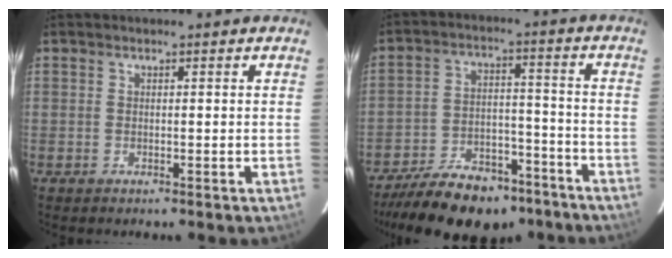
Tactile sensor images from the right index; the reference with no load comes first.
{"total": 20.2, "force": [-15.8, 8.9, 8.7], "torque": [-0.181, 0.016, -0.220]}